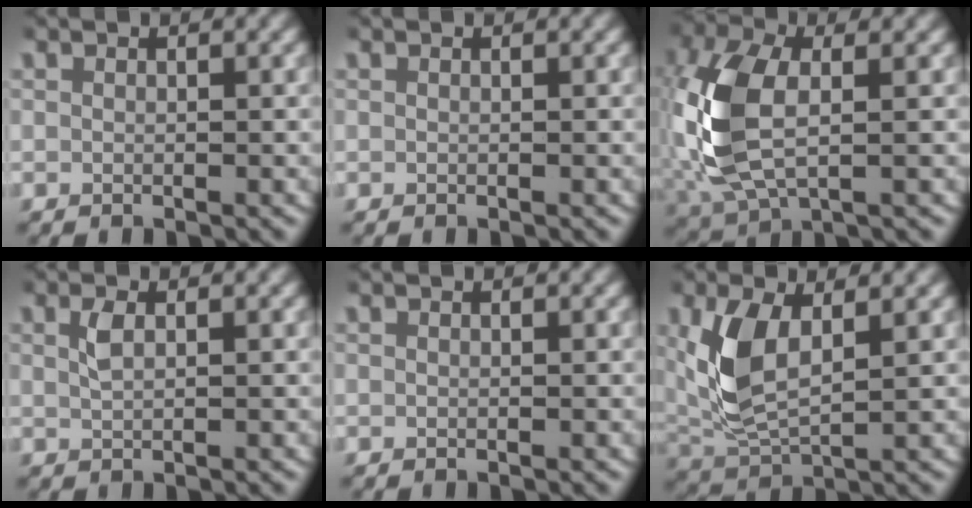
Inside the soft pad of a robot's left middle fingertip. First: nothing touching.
{"total": 0.0}
{"total": 8.9, "force": [0.6, 5.4, 7.0], "torque": [-0.192, -0.014, 0.025]}
{"total": 1.3, "force": [0.5, 0.5, 1.1], "torque": [-0.029, 0.000, 0.011]}
{"total": 0.0}
{"total": 5.5, "force": [1.5, 3.0, 4.3], "torque": [-0.115, -0.003, 0.033]}